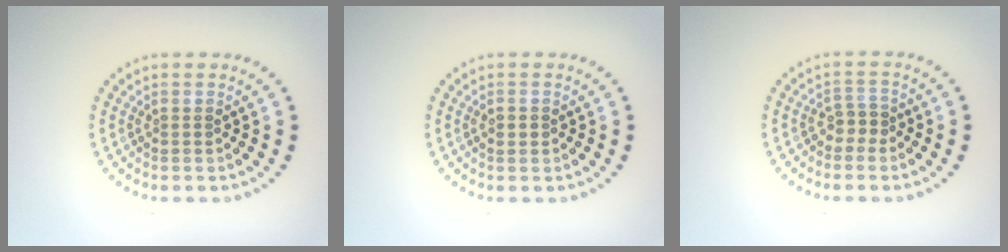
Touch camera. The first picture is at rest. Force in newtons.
{"total": 1.1, "press": 1.1, "slide": 0.1}
{"total": 1.6, "press": 1.3, "slide": 0.9}